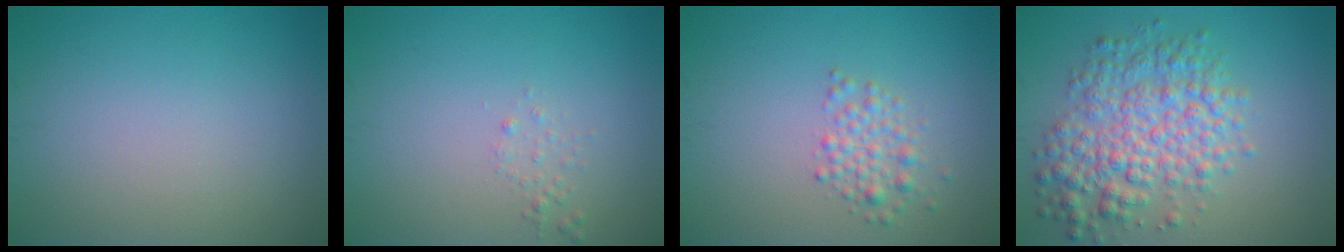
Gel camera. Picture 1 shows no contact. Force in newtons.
{"total": 0.8, "press": 0.8, "slide": 0.1}
{"total": 2.1, "press": 2.1, "slide": 0.0}
{"total": 6.3, "press": 6.3, "slide": 0.1}